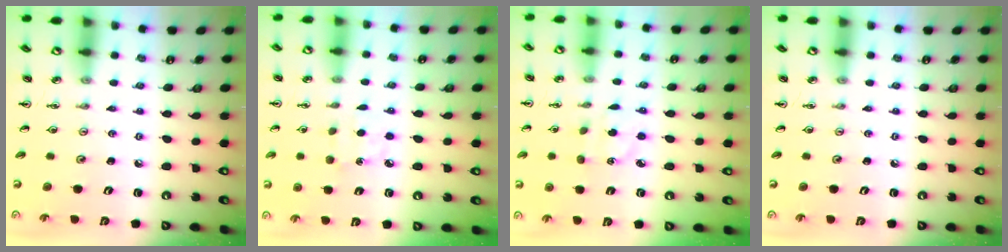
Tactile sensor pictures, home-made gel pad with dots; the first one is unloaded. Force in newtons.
{"total": 5.0, "press": 4.9, "slide": 0.5}
{"total": 3.5, "press": 3.4, "slide": 0.8}
{"total": 0.0}